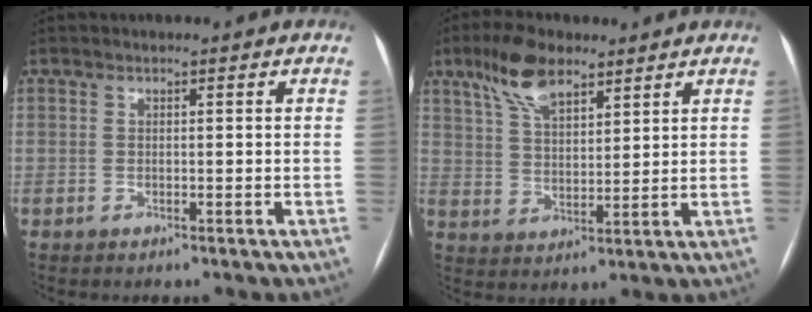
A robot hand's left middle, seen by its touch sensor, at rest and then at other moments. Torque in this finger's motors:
{"motor_torque": [1.02, -1.01, 0.14, 0.03]}